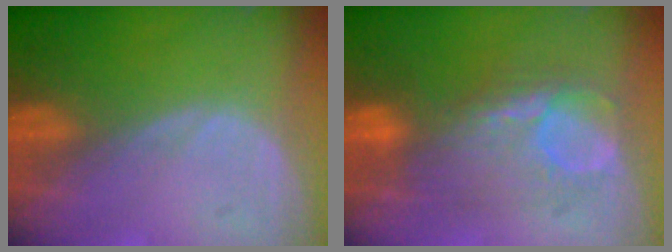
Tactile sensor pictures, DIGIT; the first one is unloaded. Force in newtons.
{"total": 8.1, "press": 8.0, "slide": 0.7}